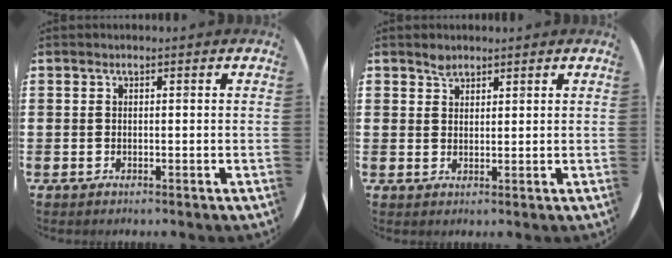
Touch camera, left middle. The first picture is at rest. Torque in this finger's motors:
{"motor_torque": [0.01, -0.01, 0.00, 0.01]}